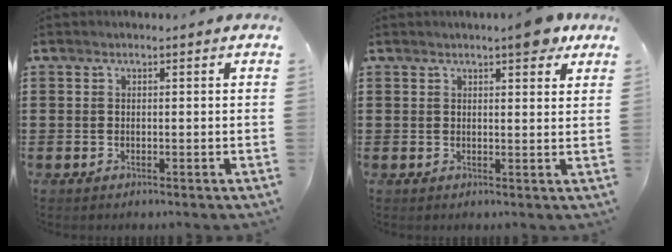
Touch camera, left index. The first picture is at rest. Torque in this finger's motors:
{"motor_torque": [0.67, -0.57, 0.19, 0.05]}